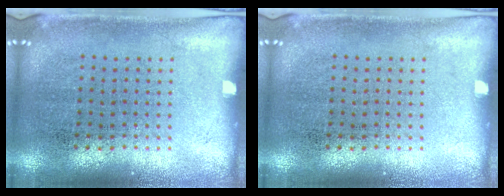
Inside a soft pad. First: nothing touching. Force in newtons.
{"total": 0.0}